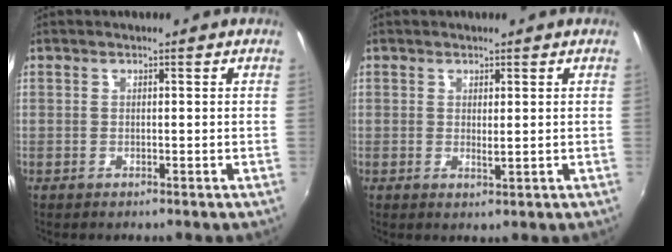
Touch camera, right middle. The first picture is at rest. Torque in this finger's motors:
{"motor_torque": [-0.09, -0.05, 0.00, 0.05]}